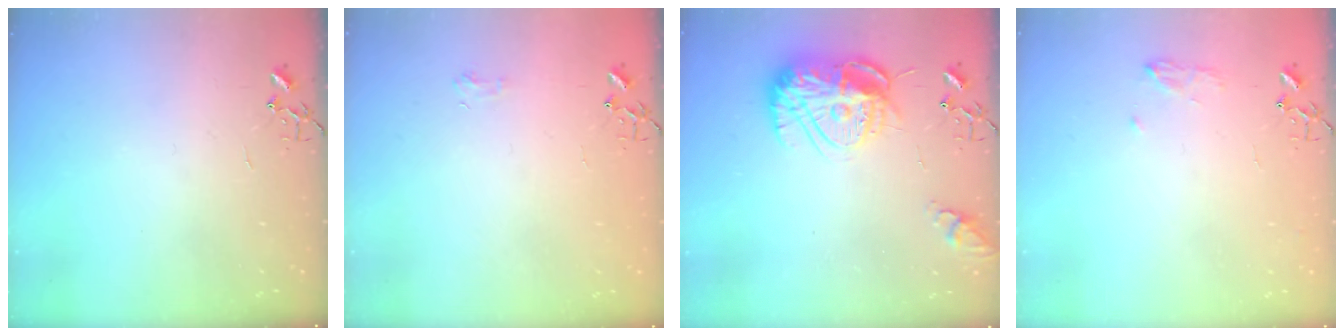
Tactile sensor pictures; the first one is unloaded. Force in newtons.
{"total": 4.8, "press": 4.7, "slide": 0.6}
{"total": 15.2, "press": 15.1, "slide": 1.2}
{"total": 8.4, "press": 8.4, "slide": 0.9}